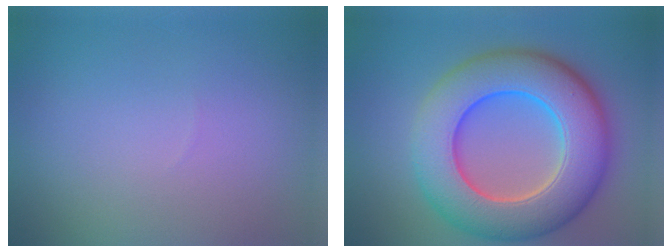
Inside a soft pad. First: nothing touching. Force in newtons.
{"total": 11.1, "press": 11.0, "slide": 0.4}